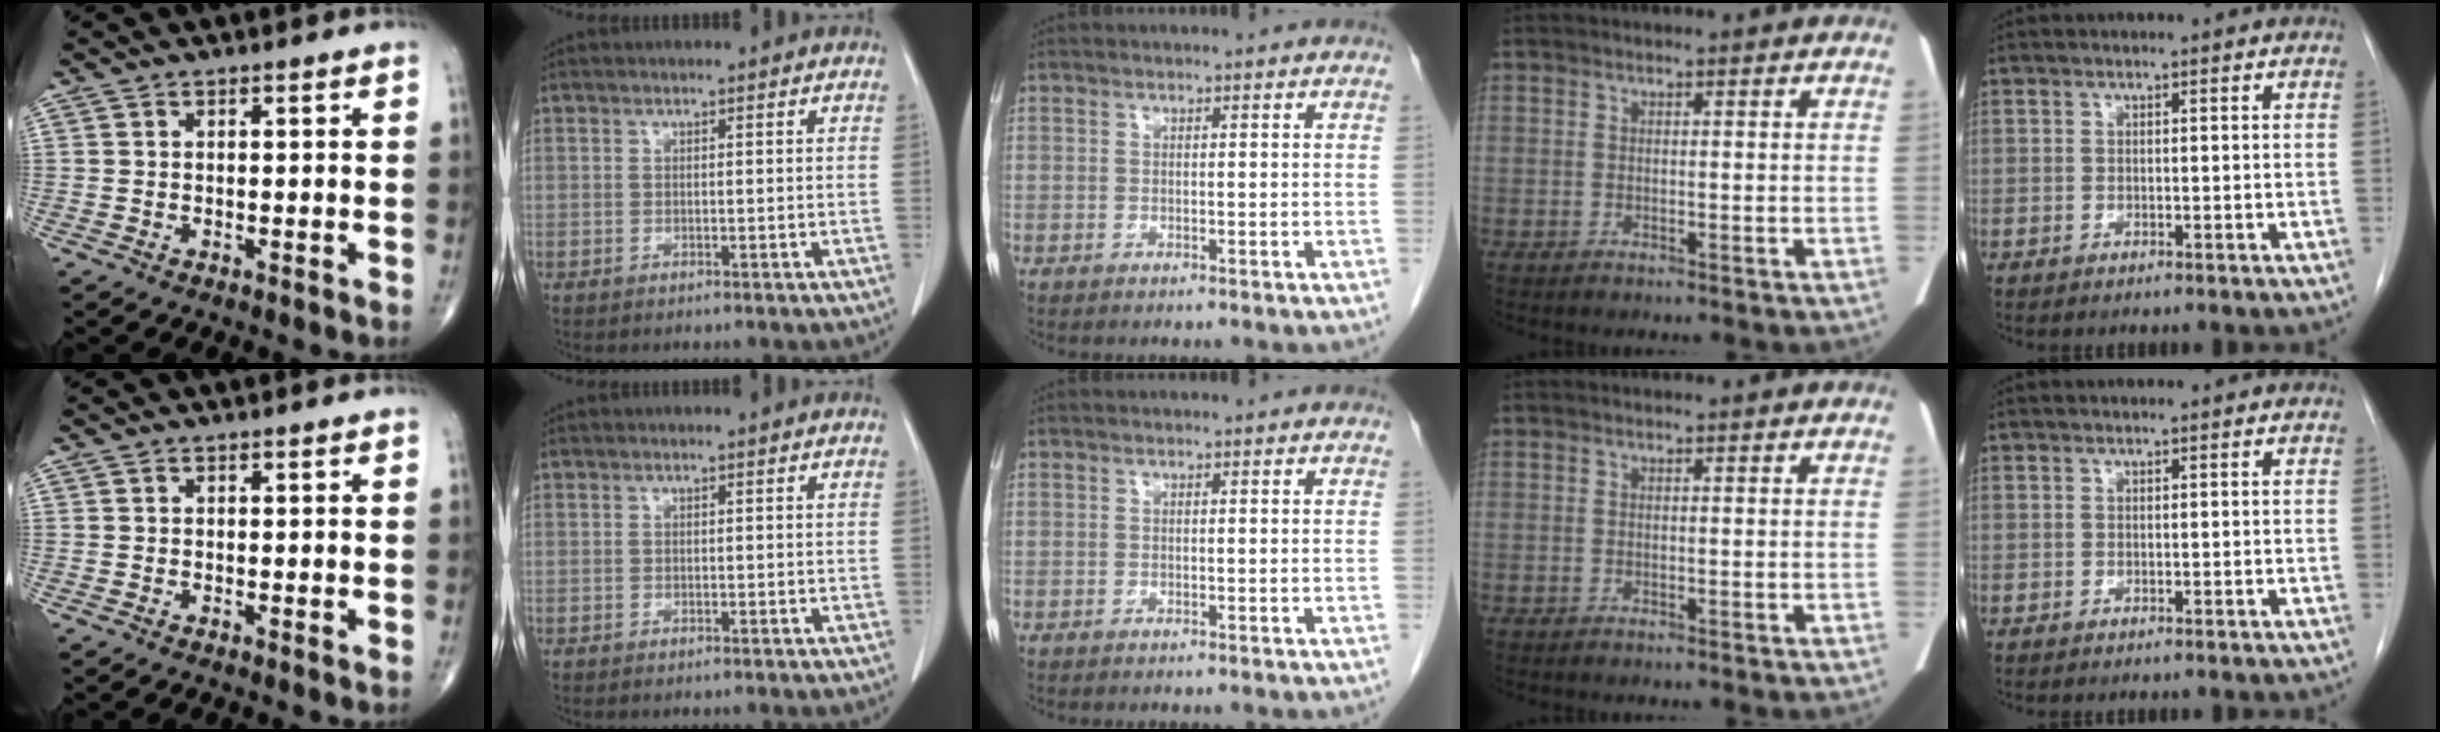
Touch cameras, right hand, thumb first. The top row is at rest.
{}